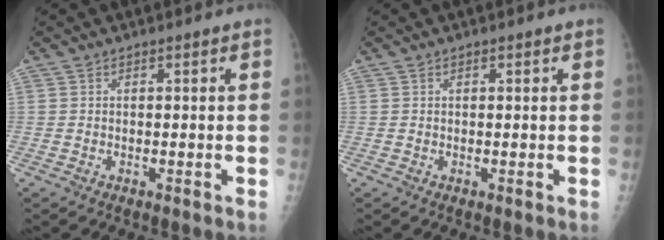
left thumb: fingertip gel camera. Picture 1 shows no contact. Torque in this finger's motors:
{"motor_torque": [-0.15, -0.03, -0.07, -0.06, 0.03]}